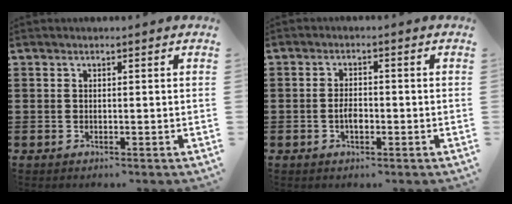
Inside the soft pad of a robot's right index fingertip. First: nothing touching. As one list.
[{"total": 2.6, "force": [-0.7, 1.1, 2.2], "torque": [-0.041, 0.001, -0.012]}]